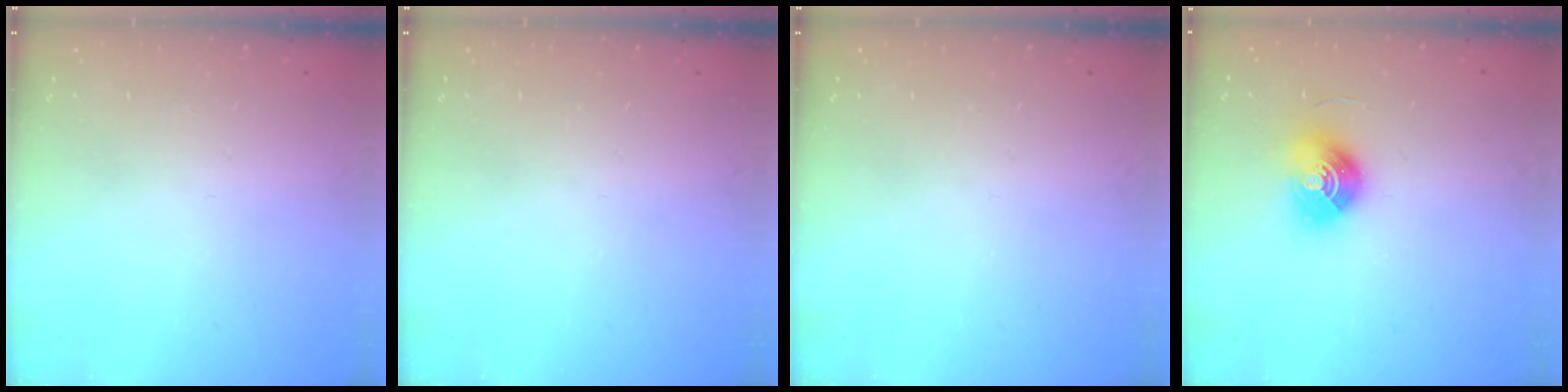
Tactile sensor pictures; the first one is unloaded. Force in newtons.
{"total": 0.0}
{"total": 0.0}
{"total": 9.9, "press": 9.9, "slide": 0.9}